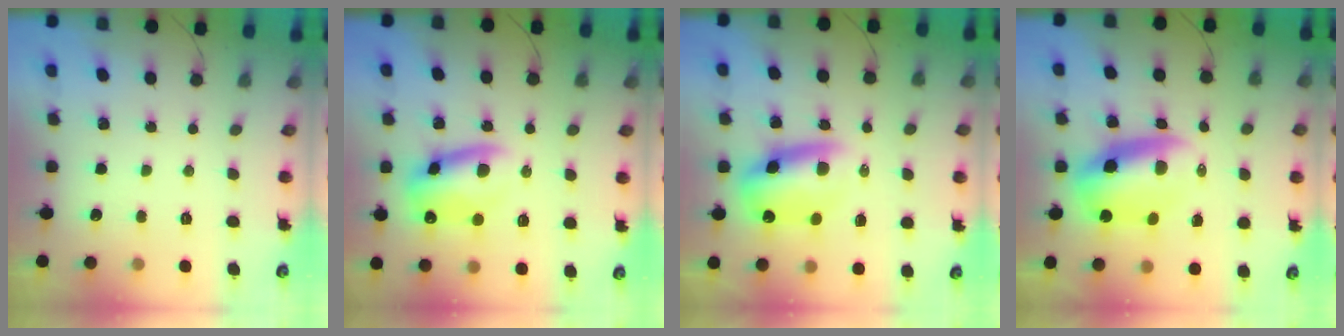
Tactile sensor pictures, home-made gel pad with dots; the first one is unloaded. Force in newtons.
{"total": 10.9, "press": 10.7, "slide": 2.1}
{"total": 9.8, "press": 9.5, "slide": 2.6}
{"total": 9.6, "press": 9.3, "slide": 2.3}